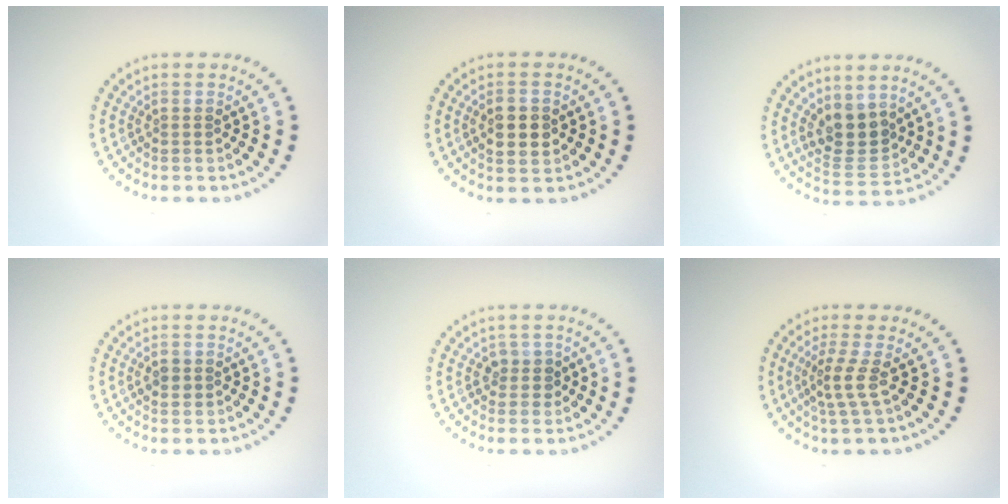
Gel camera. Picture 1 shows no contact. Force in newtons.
{"total": 2.9, "press": 2.9, "slide": 0.2}
{"total": 3.6, "press": 3.3, "slide": 1.5}
{"total": 1.1, "press": 1.1, "slide": 0.2}
{"total": 1.5, "press": 1.2, "slide": 0.8}
{"total": 2.4, "press": 1.6, "slide": 1.8}